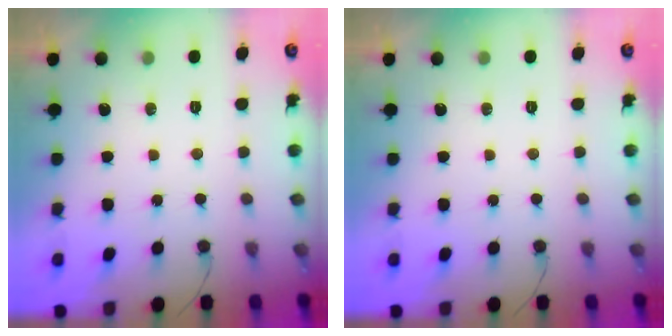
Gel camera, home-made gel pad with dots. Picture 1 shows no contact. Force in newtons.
{"total": 0.0}